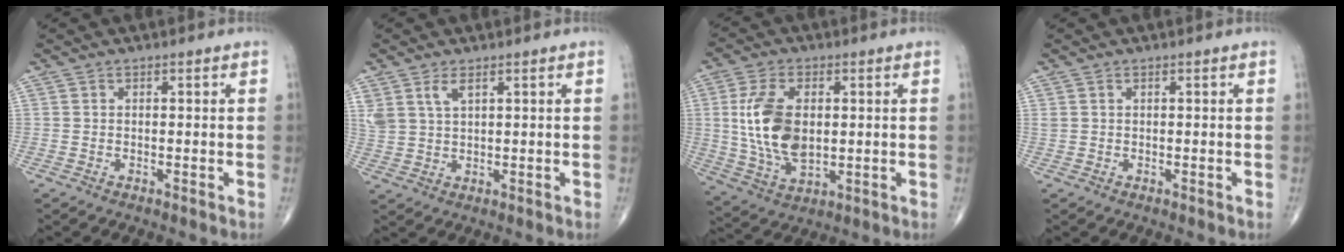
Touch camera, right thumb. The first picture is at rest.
{"total": 4.5, "force": [2.5, 2.1, 3.1], "torque": [-0.068, -0.007, 0.059]}
{"total": 13.4, "force": [1.4, 7.5, 11.1], "torque": [-0.218, -0.008, 0.034]}
{"total": 0.8, "force": [0.4, 0.4, 0.5], "torque": [-0.012, 0.009, 0.011]}